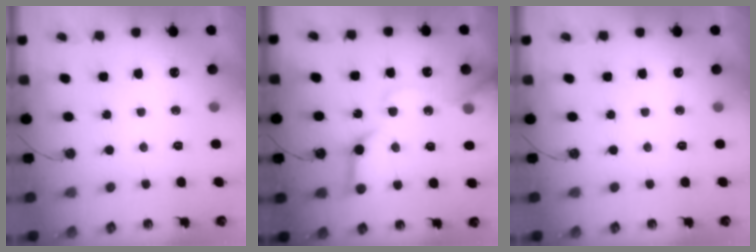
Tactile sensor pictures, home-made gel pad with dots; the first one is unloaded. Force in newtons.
{"total": 17.3, "press": 17.2, "slide": 2.3}
{"total": 0.0}